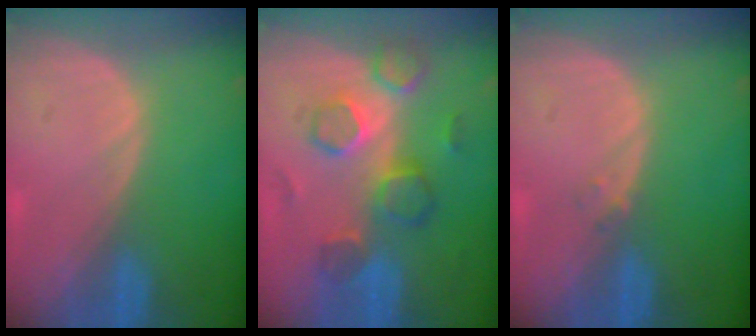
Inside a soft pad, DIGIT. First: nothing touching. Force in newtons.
{"total": 8.2, "press": 8.0, "slide": 1.8}
{"total": 0.9, "press": 0.9, "slide": 0.2}